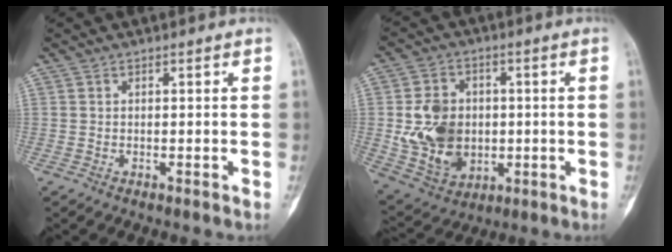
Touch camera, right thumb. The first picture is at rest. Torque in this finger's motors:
{"motor_torque": [1.85, 1.67, 1.44, 0.16, 0.10]}